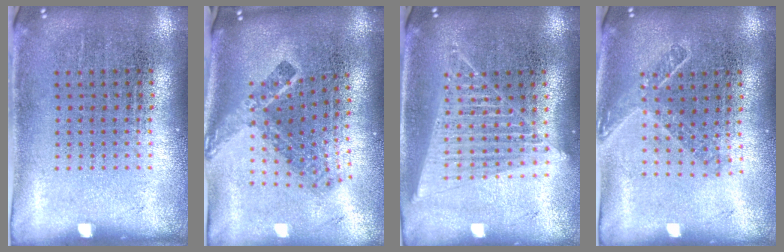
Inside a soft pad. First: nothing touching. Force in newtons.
{"total": 2.4, "press": 1.6, "slide": 1.8}
{"total": 1.7, "press": 1.6, "slide": 0.7}
{"total": 1.6, "press": 1.2, "slide": 1.0}